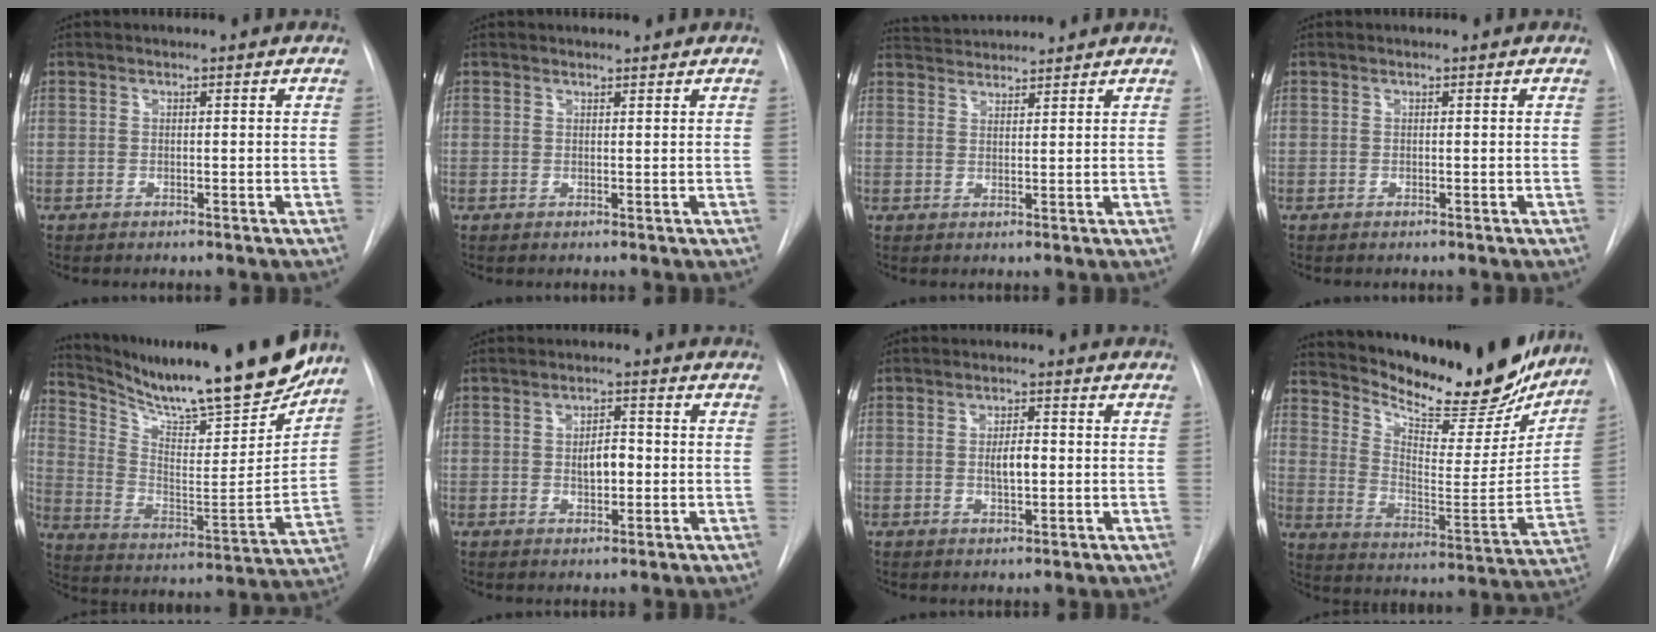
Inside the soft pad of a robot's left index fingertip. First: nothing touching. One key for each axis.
{"total": 2.2, "fx": 2.1, "fy": 0.4, "fz": 0.3, "tx": -0.007, "ty": 0.009, "tz": 0.026}
{"total": 5.7, "fx": 5.6, "fy": 0.3, "fz": 0.8, "tx": -0.022, "ty": 0.031, "tz": 0.092}
{"total": 0.0}
{"total": 24.1, "fx": 20.8, "fy": 2.9, "fz": 11.7, "tx": -0.202, "ty": -0.056, "tz": 0.314}
{"total": 3.9, "fx": -0.3, "fy": 1.9, "fz": 3.5, "tx": -0.053, "ty": -0.001, "tz": -0.002}
{"total": 3.6, "fx": -0.2, "fy": 1.2, "fz": 3.3, "tx": -0.056, "ty": -0.002, "tz": -0.003}
{"total": 26.4, "fx": 22.5, "fy": 7.4, "fz": 11.5, "tx": -0.187, "ty": -0.049, "tz": 0.307}